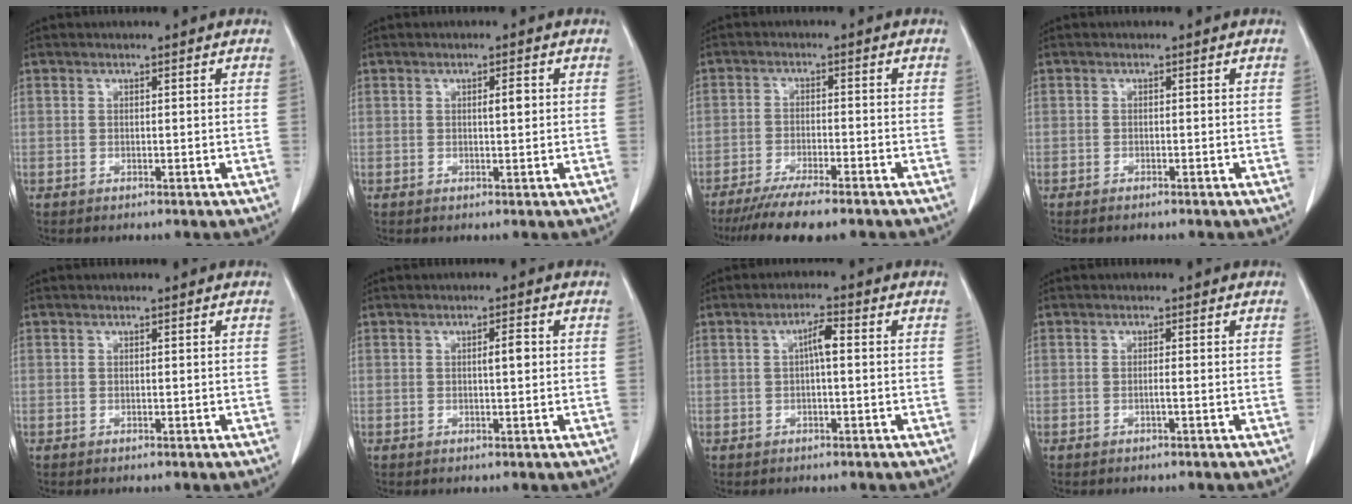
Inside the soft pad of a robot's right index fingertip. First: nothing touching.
{"total": 1.7, "force": [0.4, 0.3, 1.6], "torque": [-0.028, 0.001, 0.006]}
{"total": 8.4, "force": [-6.8, 1.1, 4.8], "torque": [-0.075, -0.018, -0.111]}
{"total": 0.8, "force": [-0.7, 0.1, 0.3], "torque": [-0.010, -0.002, -0.010]}
{"total": 0.0}
{"total": 2.1, "force": [0.2, 0.3, 2.0], "torque": [-0.034, 0.002, 0.004]}
{"total": 3.0, "force": [0.2, 0.5, 2.9], "torque": [-0.052, 0.006, 0.003]}
{"total": 0.7, "force": [-0.3, -0.1, 0.6], "torque": [-0.009, 0.002, -0.005]}